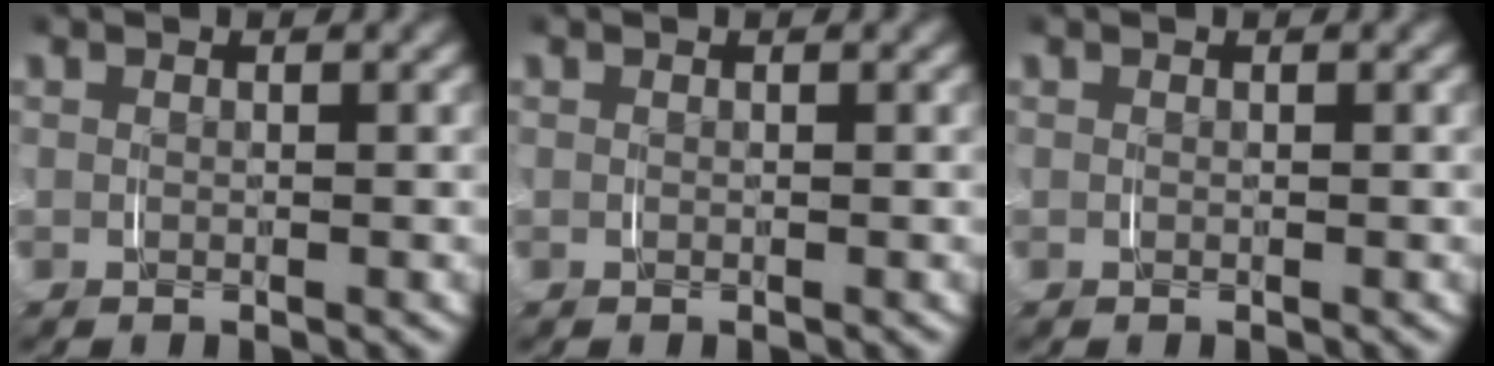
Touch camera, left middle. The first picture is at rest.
{"total": 0.0}
{"total": 0.0}